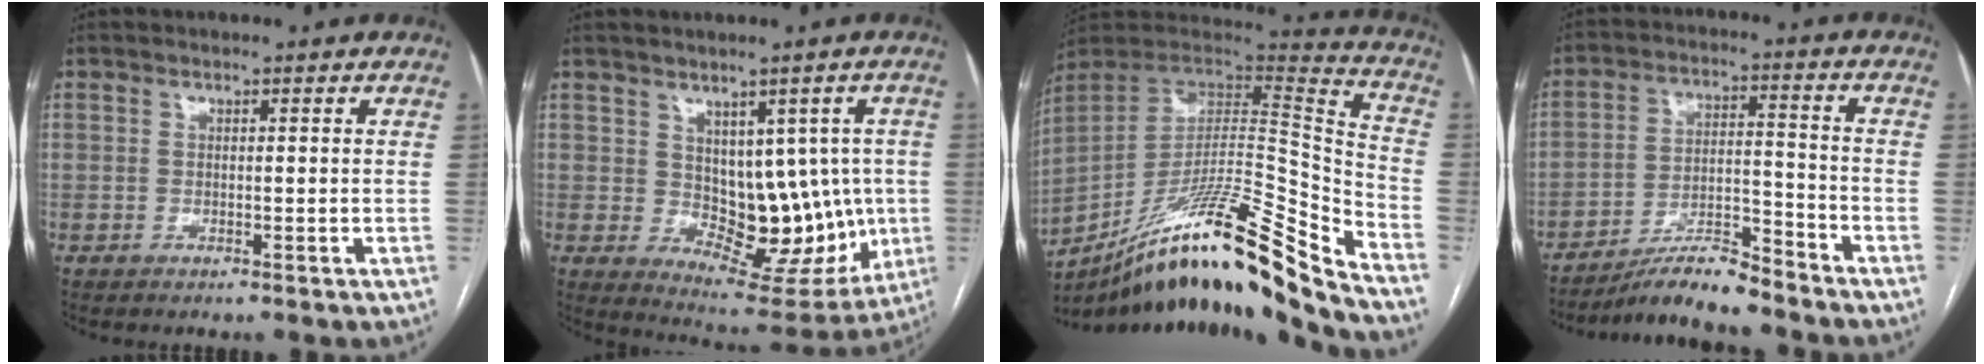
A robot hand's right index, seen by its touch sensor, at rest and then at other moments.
{"total": 12.3, "force": [0.4, 7.7, 9.6], "torque": [-0.099, 0.014, 0.034]}
{"total": 24.6, "force": [-18.2, 0.4, 16.5], "torque": [-0.254, 0.004, -0.323]}
{"total": 9.0, "force": [-8.2, 0.3, 3.6], "torque": [-0.057, 0.001, -0.144]}